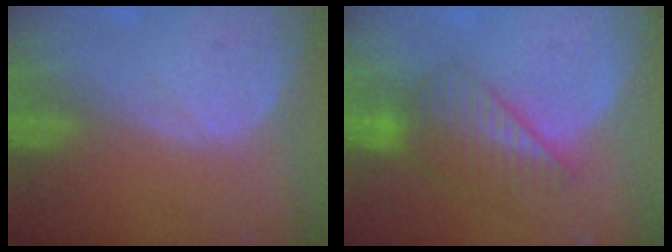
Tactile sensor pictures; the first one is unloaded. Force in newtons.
{"total": 6.6, "press": 6.0, "slide": 2.6}